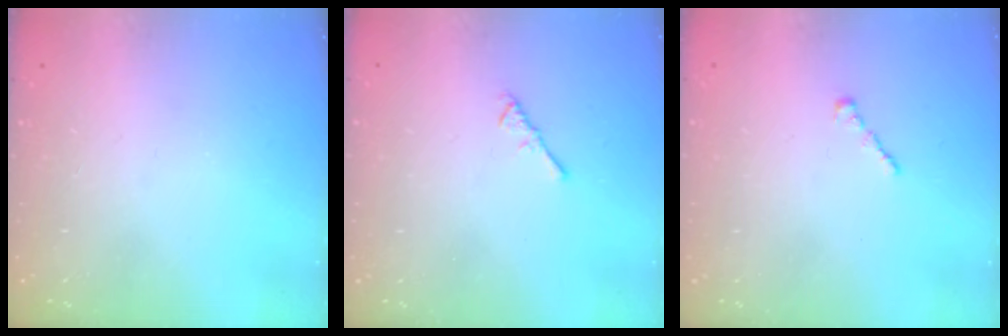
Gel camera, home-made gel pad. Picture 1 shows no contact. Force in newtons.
{"total": 2.2, "press": 2.1, "slide": 0.5}
{"total": 1.4, "press": 1.3, "slide": 0.5}